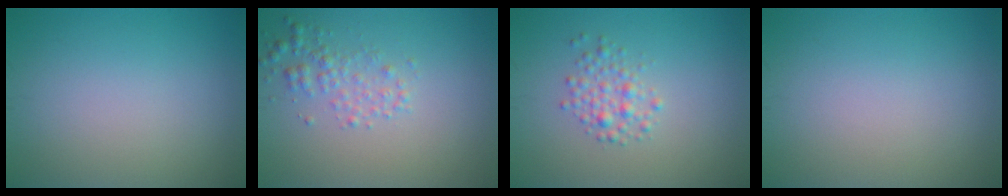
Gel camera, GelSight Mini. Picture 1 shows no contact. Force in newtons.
{"total": 2.1, "press": 2.1, "slide": 0.1}
{"total": 2.0, "press": 2.0, "slide": 0.1}
{"total": 0.0}